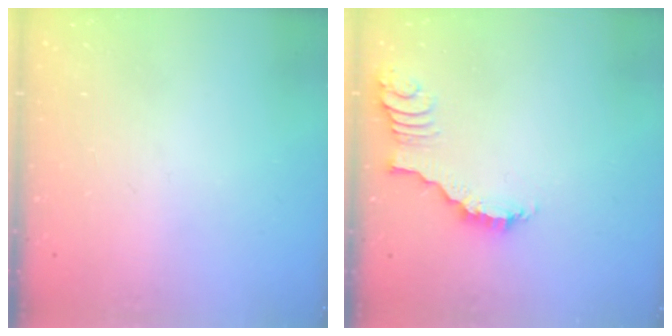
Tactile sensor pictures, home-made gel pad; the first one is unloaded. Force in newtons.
{"total": 2.2, "press": 2.1, "slide": 0.4}